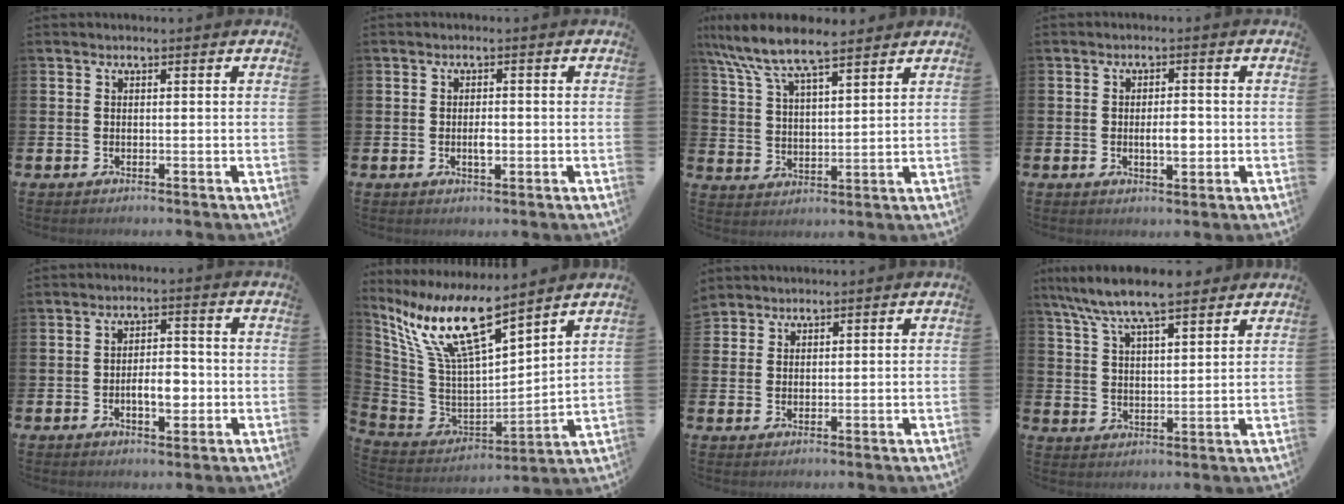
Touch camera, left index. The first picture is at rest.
{"total": 1.8, "force": [-0.4, 0.8, 1.6], "torque": [-0.021, -0.003, -0.010]}
{"total": 8.6, "force": [7.5, 1.8, 3.6], "torque": [-0.105, -0.026, 0.137]}
{"total": 2.7, "force": [-0.5, 1.2, 2.4], "torque": [-0.028, -0.005, -0.013]}
{"total": 4.3, "force": [-1.1, 2.0, 3.7], "torque": [-0.050, -0.001, -0.025]}
{"total": 12.3, "force": [9.1, 2.8, 7.9], "torque": [-0.199, -0.056, 0.157]}
{"total": 2.5, "force": [2.4, 0.8, -0.2], "torque": [0.006, -0.010, 0.045]}
{"total": 8.2, "force": [7.5, 1.2, 3.1], "torque": [-0.090, -0.026, 0.137]}